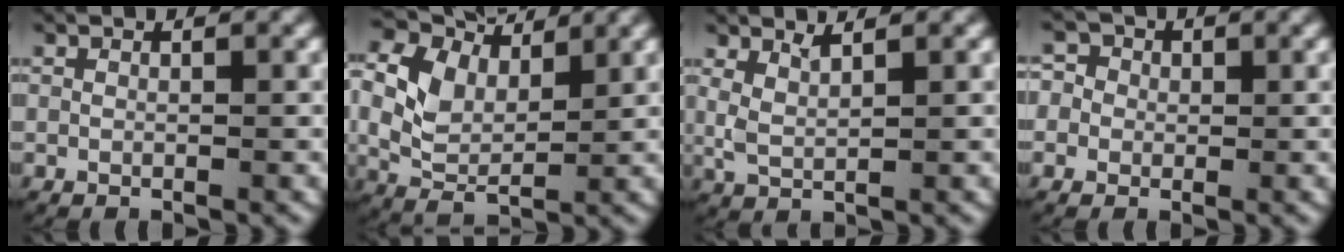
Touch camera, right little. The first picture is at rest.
{"total": 7.4, "force": [2.0, 5.5, 4.5], "torque": [-0.118, -0.010, 0.034]}
{"total": 2.6, "force": [1.1, 1.7, 1.6], "torque": [-0.052, -0.013, 0.028]}
{"total": 4.1, "force": [0.5, 3.9, 1.2], "torque": [-0.031, 0.007, -0.006]}